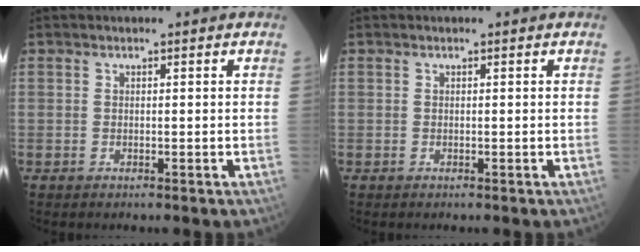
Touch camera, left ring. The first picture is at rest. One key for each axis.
{"total": 0.0}